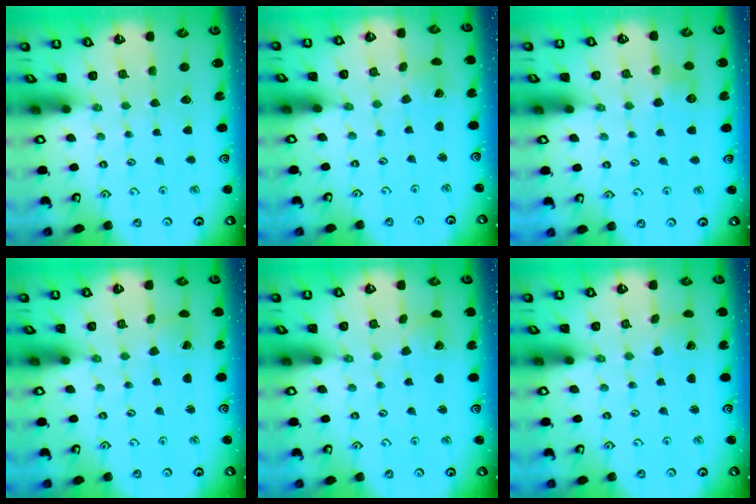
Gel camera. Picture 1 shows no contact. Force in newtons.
{"total": 0.6, "press": 0.6, "slide": 0.1}
{"total": 6.2, "press": 6.2, "slide": 0.9}
{"total": 0.7, "press": 0.7, "slide": 0.1}
{"total": 2.0, "press": 2.0, "slide": 0.3}
{"total": 0.0}